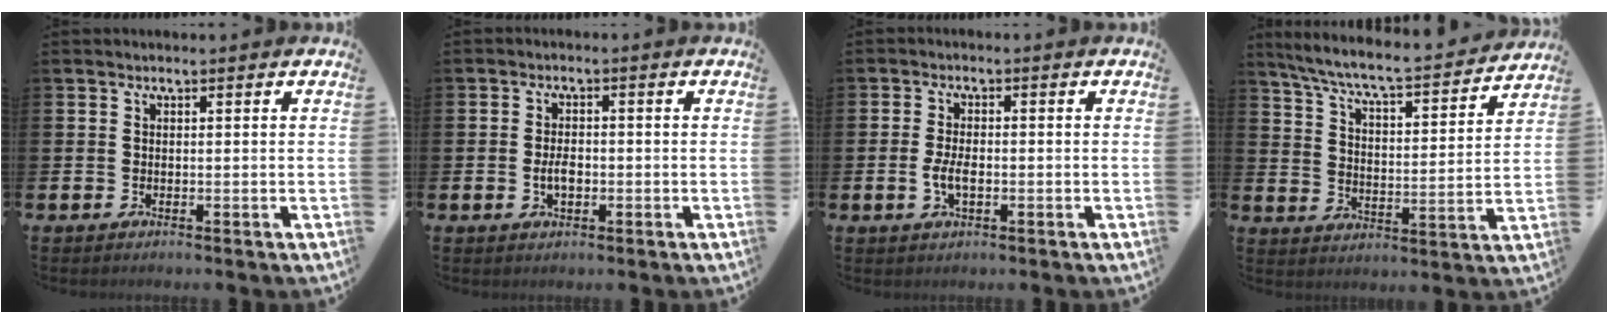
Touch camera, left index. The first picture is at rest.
{"total": 2.7, "force": [-0.4, 1.5, 2.2], "torque": [-0.027, -0.002, -0.012]}
{"total": 3.1, "force": [-0.6, 1.5, 2.7], "torque": [-0.045, 0.000, -0.011]}
{"total": 7.1, "force": [6.5, 0.6, 2.7], "torque": [-0.086, -0.049, 0.108]}